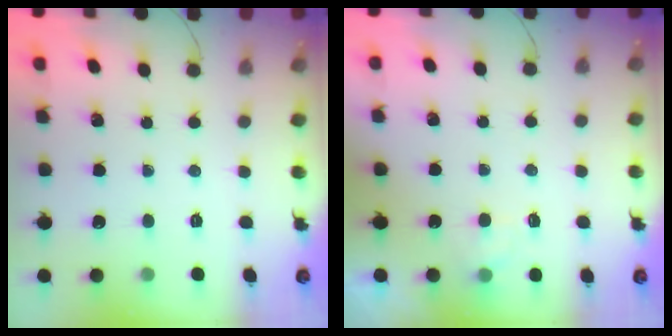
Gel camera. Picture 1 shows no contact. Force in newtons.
{"total": 2.7, "press": 2.3, "slide": 1.4}